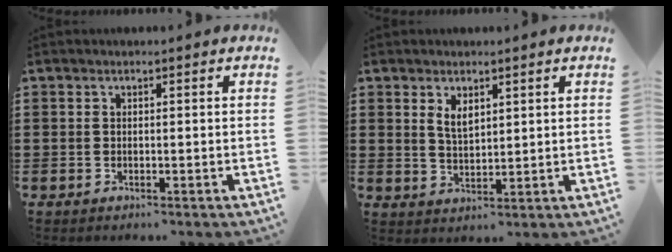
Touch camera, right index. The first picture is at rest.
{"total": 3.0, "force": [1.7, 1.4, 1.9], "torque": [-0.042, 0.004, 0.031]}